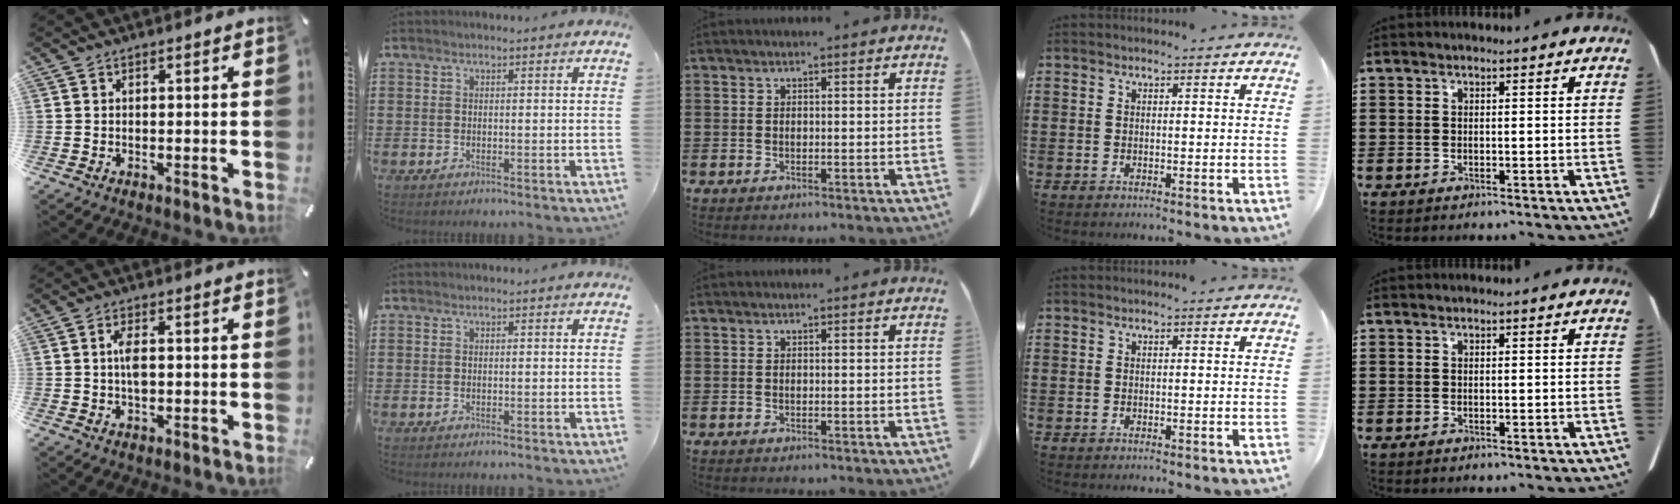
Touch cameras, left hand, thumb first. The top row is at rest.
{"thumb": {"total": 3.8, "force": [-0.1, 1.8, 3.4], "torque": [-0.074, 0.002, -0.005]}}